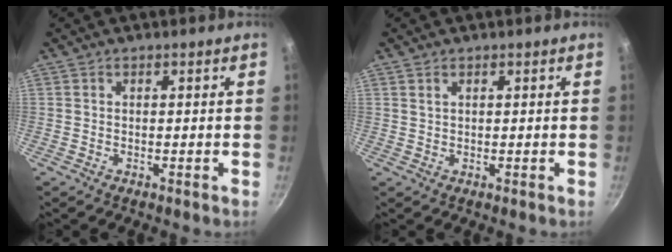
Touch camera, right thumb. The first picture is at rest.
{"total": 1.0, "force": [0.6, 0.5, 0.6], "torque": [-0.010, 0.000, 0.013]}